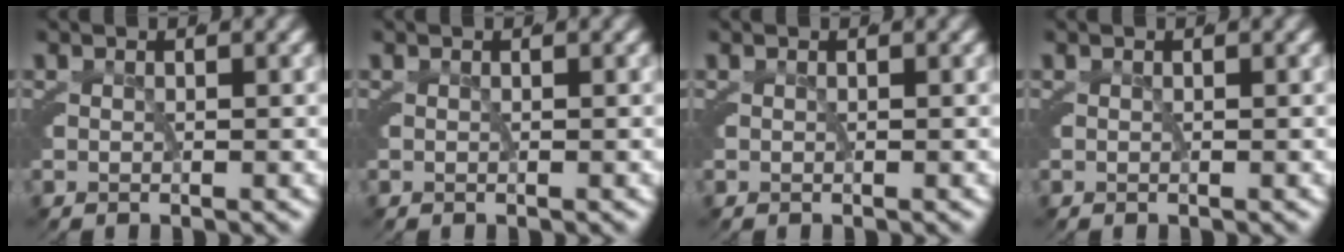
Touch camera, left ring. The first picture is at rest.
{"total": 0.0}
{"total": 0.0}
{"total": 0.0}